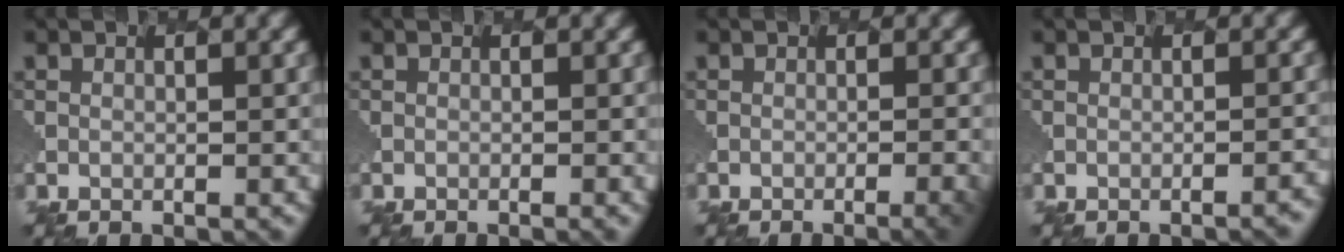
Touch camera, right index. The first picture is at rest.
{"total": 0.6, "force": [-0.3, 0.2, 0.4], "torque": [-0.001, 0.001, -0.013]}
{"total": 3.4, "force": [-1.5, 1.1, 2.8], "torque": [-0.022, 0.005, -0.016]}
{"total": 1.7, "force": [-1.3, 0.4, 1.1], "torque": [-0.003, 0.006, -0.012]}